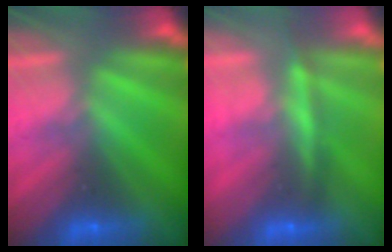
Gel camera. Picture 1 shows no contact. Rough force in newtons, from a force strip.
{"total": 4.4}